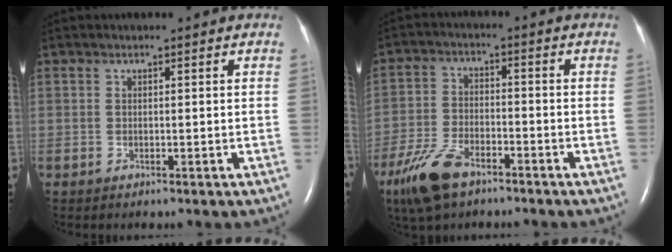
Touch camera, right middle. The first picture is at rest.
{"total": 9.2, "force": [-6.2, 3.7, 5.7], "torque": [-0.131, -0.015, -0.117]}